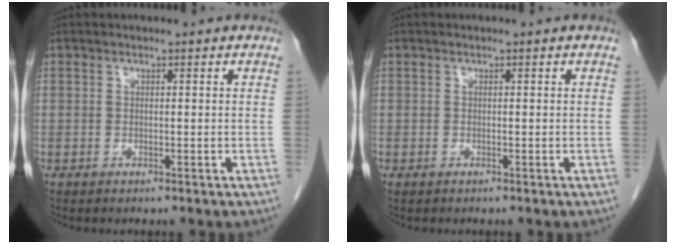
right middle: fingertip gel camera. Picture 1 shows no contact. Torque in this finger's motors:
{"motor_torque": [1.12, -1.02, 0.71, 0.15]}